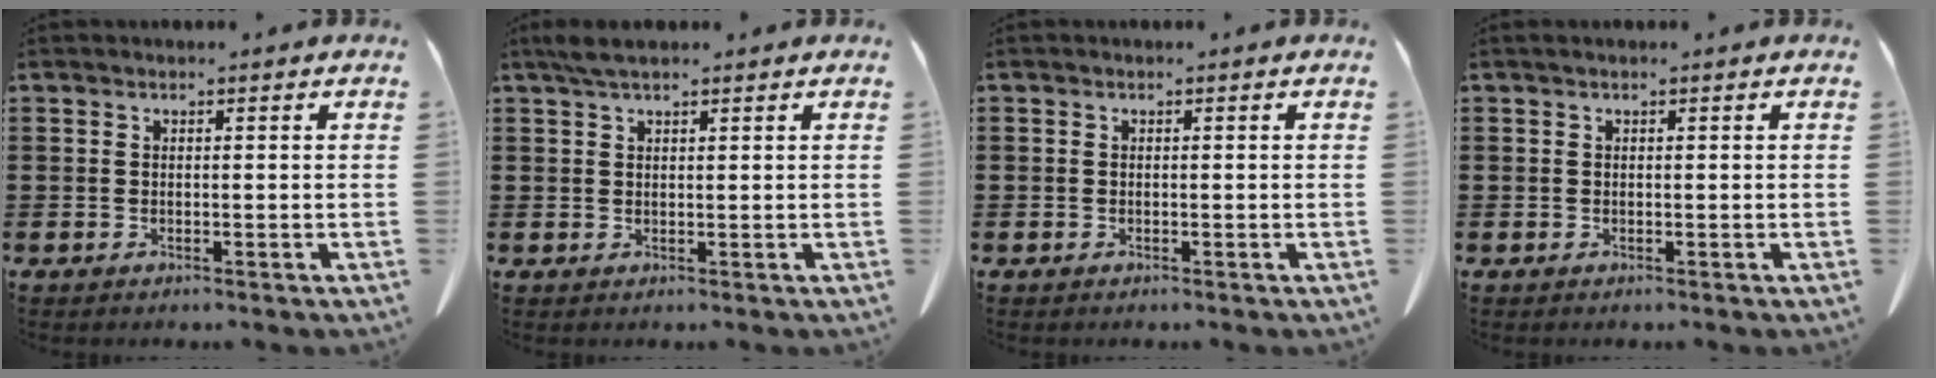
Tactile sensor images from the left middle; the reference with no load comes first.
{"total": 2.4, "force": [1.8, 0.7, 1.5], "torque": [-0.034, 0.003, 0.034]}
{"total": 0.0}
{"total": 0.0}